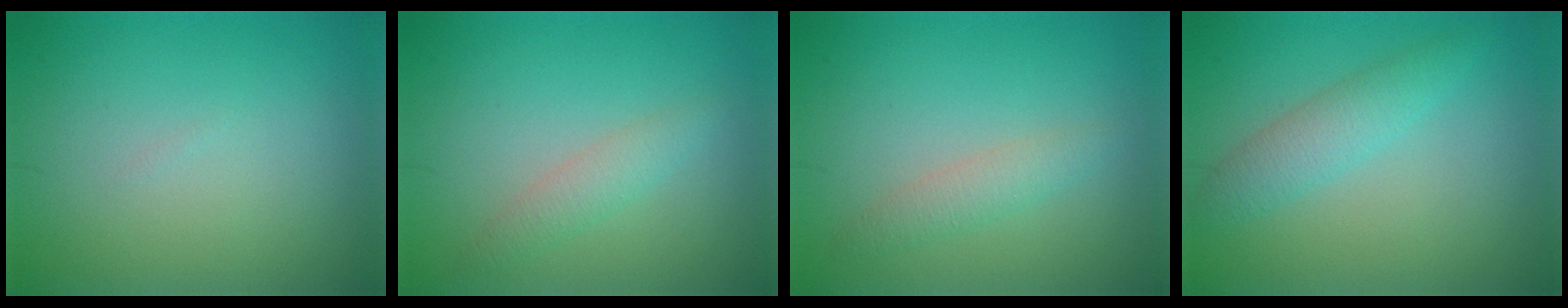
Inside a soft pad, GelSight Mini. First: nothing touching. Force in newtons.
{"total": 1.9, "press": 1.9, "slide": 0.1}
{"total": 1.8, "press": 1.8, "slide": 0.0}
{"total": 2.9, "press": 2.9, "slide": 0.1}